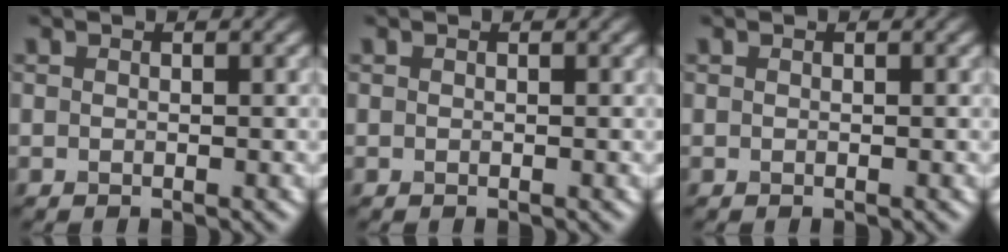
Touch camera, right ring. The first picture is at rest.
{"total": 0.0}
{"total": 0.0}